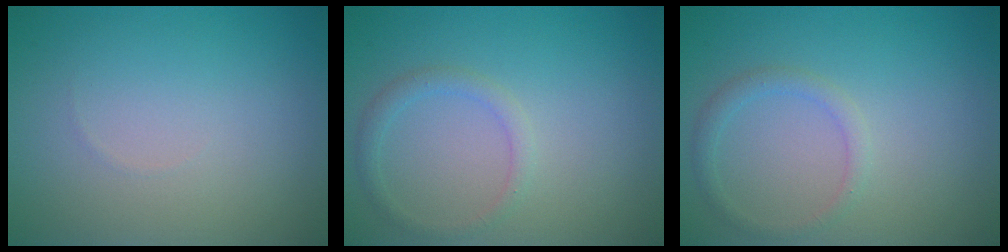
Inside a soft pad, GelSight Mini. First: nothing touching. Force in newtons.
{"total": 1.5, "press": 1.5, "slide": 0.1}
{"total": 1.5, "press": 1.5, "slide": 0.1}